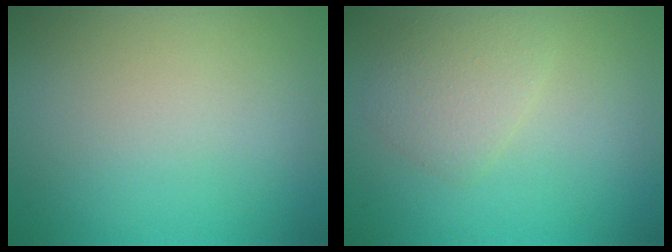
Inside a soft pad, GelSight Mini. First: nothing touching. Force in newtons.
{"total": 2.4, "press": 2.4, "slide": 0.1}